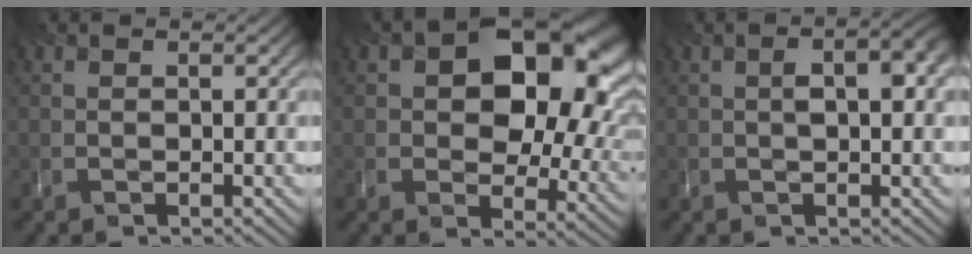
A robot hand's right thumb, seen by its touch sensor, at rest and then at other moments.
{"total": 15.0, "force": [4.5, 9.6, 10.7], "torque": [-0.132, -0.009, 0.084]}
{"total": 4.0, "force": [0.7, 1.4, 3.7], "torque": [-0.059, 0.003, 0.011]}